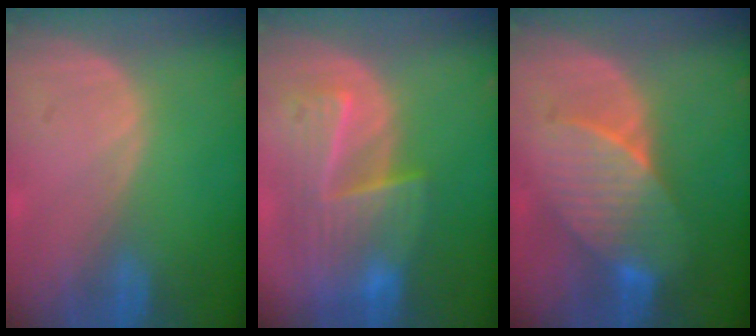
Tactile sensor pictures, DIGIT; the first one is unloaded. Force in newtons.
{"total": 8.9, "press": 8.3, "slide": 3.3}
{"total": 7.3, "press": 7.2, "slide": 1.3}